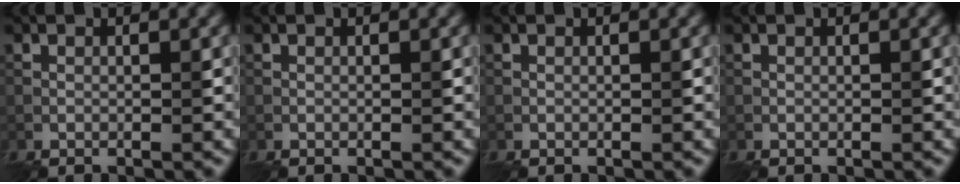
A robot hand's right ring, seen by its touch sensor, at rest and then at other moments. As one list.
[{"total": 0.0}, {"total": 0.0}, {"total": 0.0}]